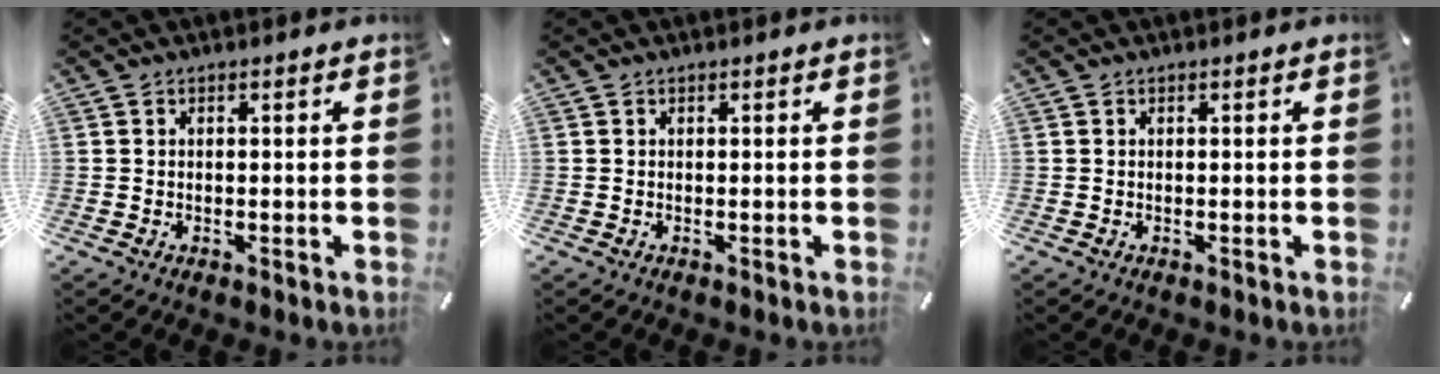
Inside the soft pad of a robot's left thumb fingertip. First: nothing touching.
{"total": 0.0}
{"total": 0.0}